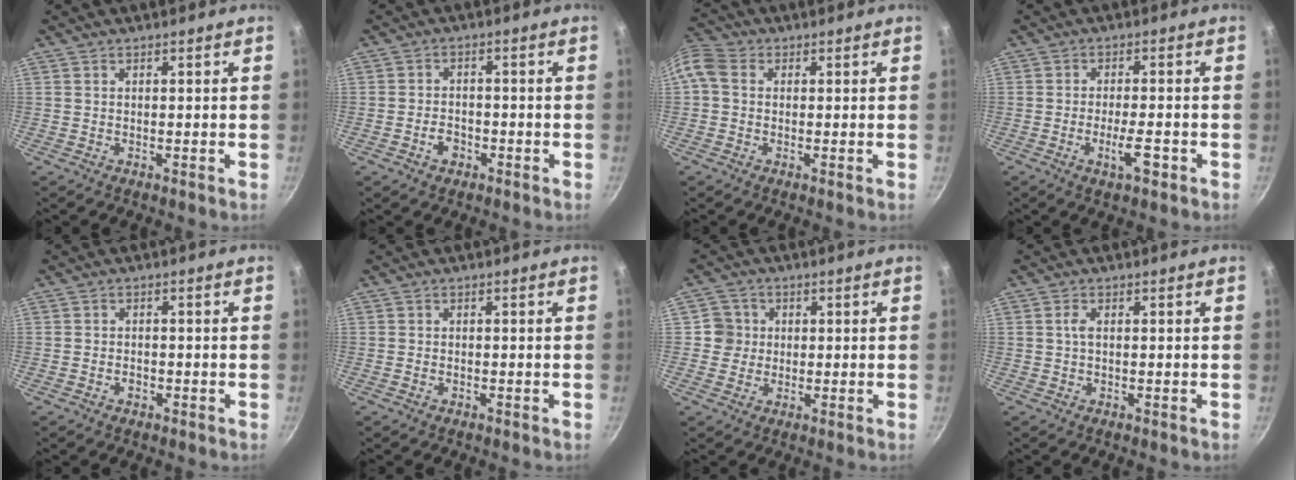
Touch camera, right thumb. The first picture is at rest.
{"total": 3.5, "force": [-1.8, 2.5, 1.7], "torque": [-0.017, 0.020, -0.030]}
{"total": 8.4, "force": [0.6, 6.8, 4.9], "torque": [-0.119, 0.026, -0.004]}
{"total": 5.2, "force": [-2.2, 1.5, 4.5], "torque": [-0.069, 0.011, -0.037]}
{"total": 1.7, "force": [-0.9, 1.2, 0.7], "torque": [-0.011, 0.012, -0.014]}
{"total": 0.7, "force": [-0.5, 0.5, 0.3], "torque": [-0.012, 0.007, -0.011]}
{"total": 4.2, "force": [0.2, 4.1, 0.6], "torque": [0.024, 0.007, -0.005]}
{"total": 1.4, "force": [0.2, 0.7, 1.3], "torque": [-0.027, 0.003, 0.002]}